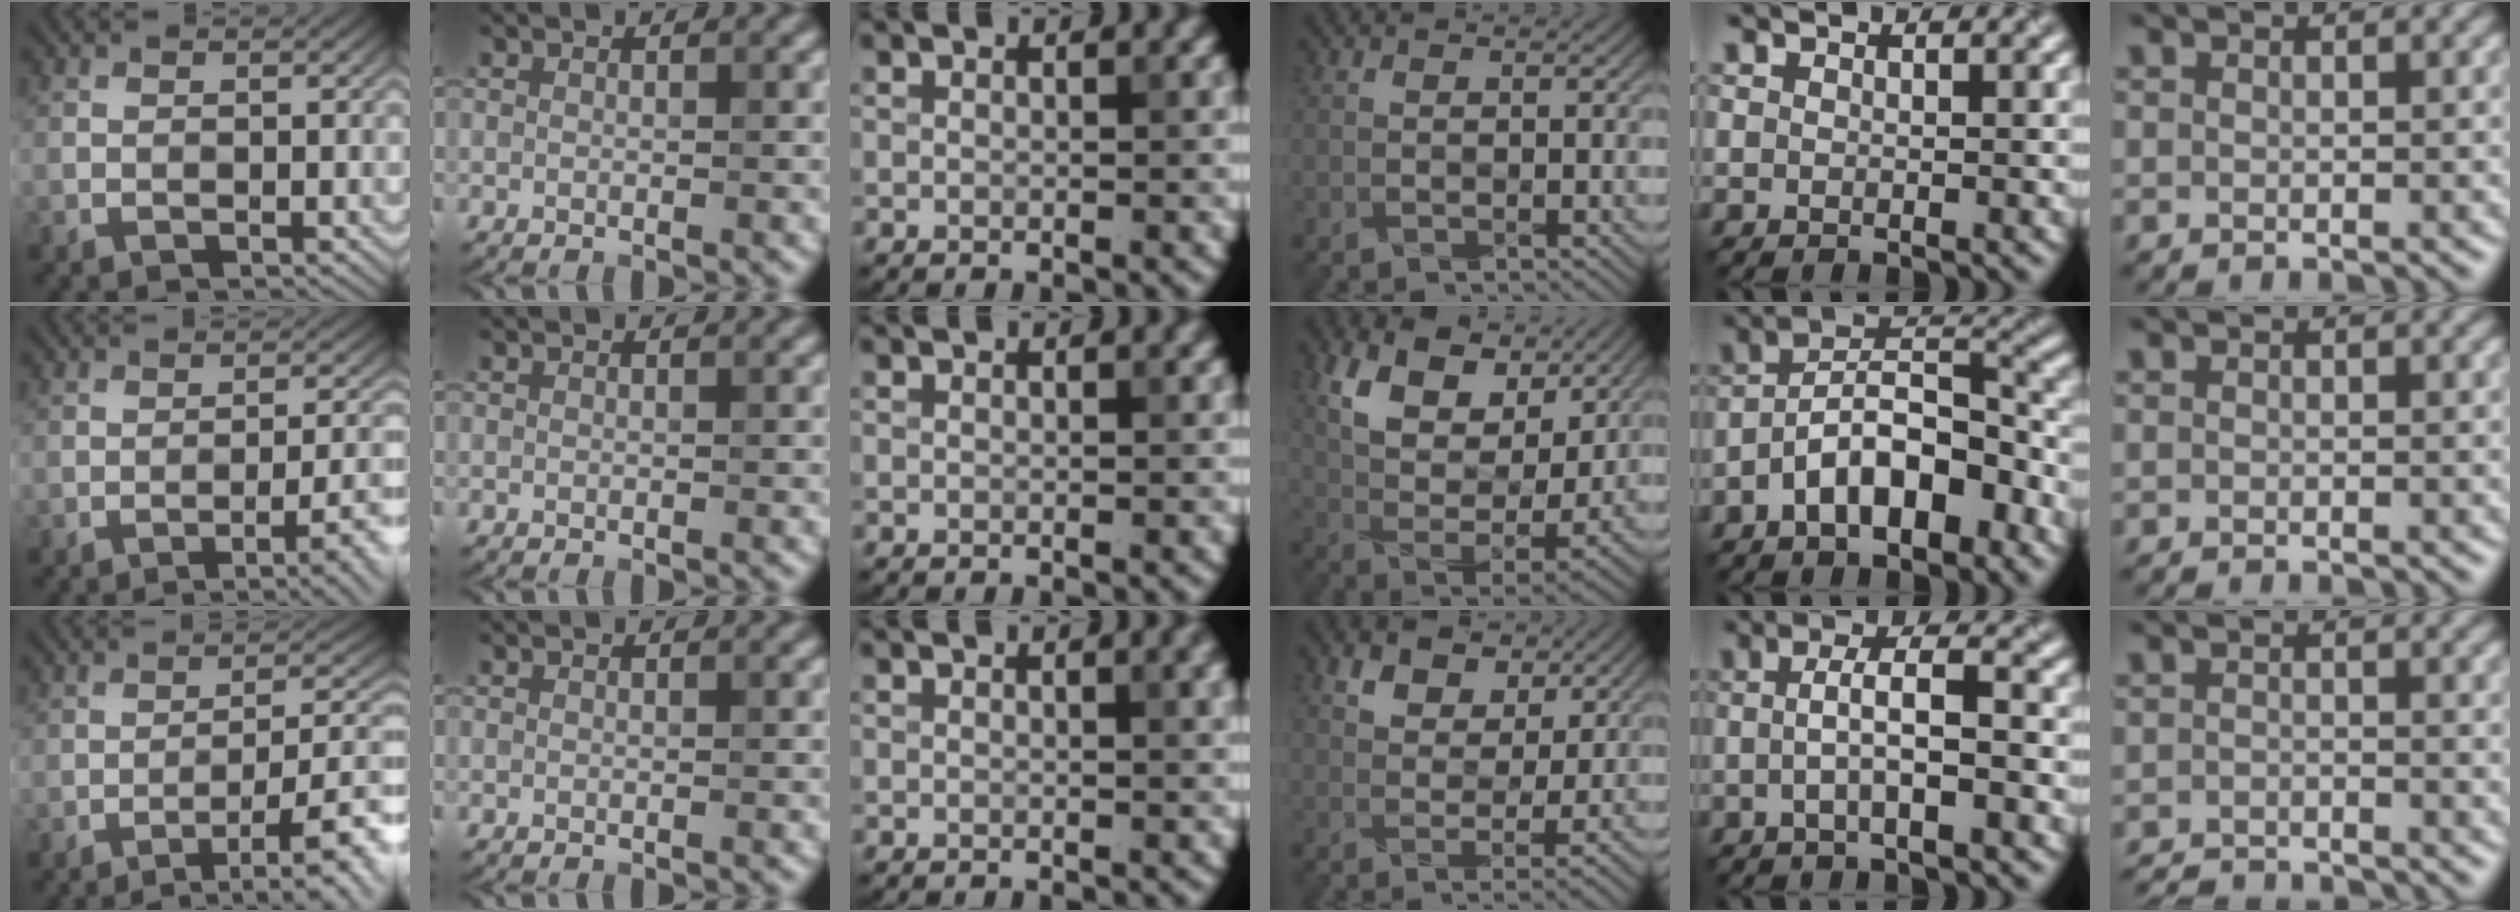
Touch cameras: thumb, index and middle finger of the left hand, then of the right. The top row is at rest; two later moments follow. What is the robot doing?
{"motion": "wrap", "object": "scarf"}